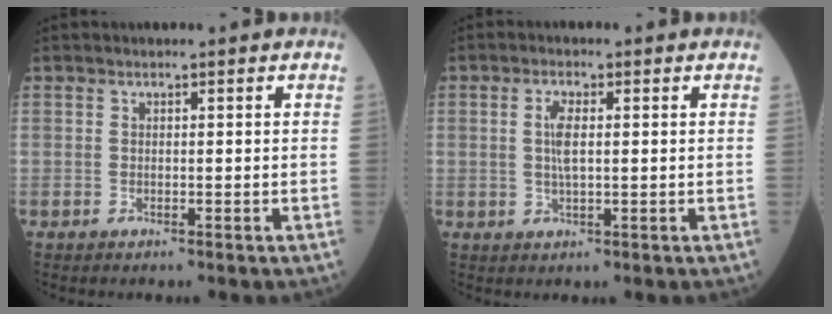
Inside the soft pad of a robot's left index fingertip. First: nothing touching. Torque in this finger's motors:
{"motor_torque": [0.97, 0.23, 0.44, 0.05]}